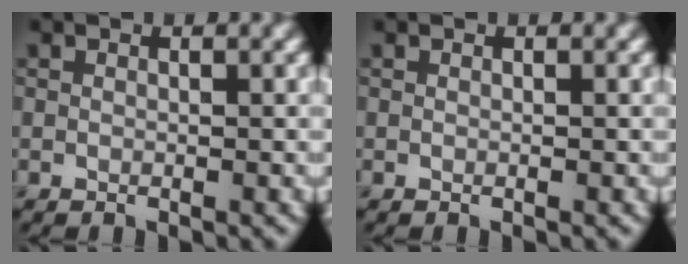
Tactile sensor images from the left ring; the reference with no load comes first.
{"total": 0.0}